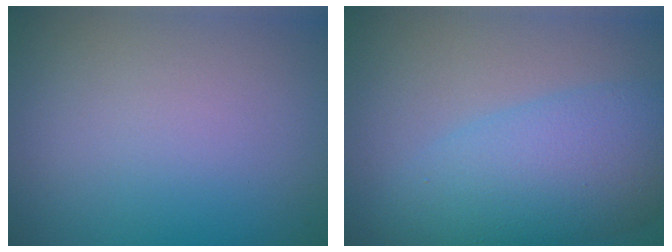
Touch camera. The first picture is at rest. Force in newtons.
{"total": 7.4, "press": 7.4, "slide": 0.3}